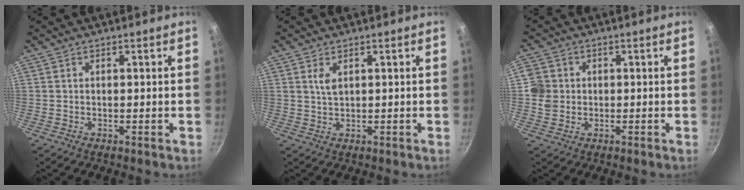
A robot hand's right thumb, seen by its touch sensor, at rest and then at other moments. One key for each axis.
{"total": 2.4, "fx": 1.0, "fy": 1.2, "fz": 1.8, "tx": -0.034, "ty": -0.006, "tz": 0.020}
{"total": 4.8, "fx": 0.1, "fy": 4.5, "fz": 1.7, "tx": -0.013, "ty": 0.005, "tz": -0.004}